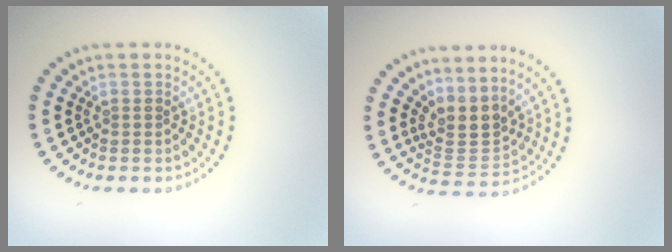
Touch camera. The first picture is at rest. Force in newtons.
{"total": 3.1, "press": 2.3, "slide": 2.1}